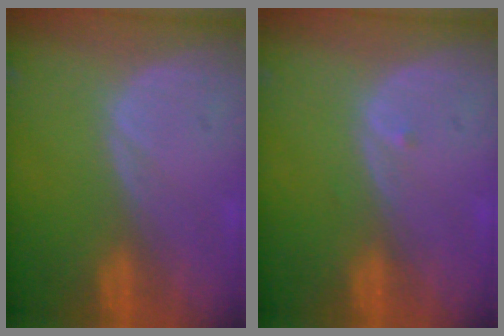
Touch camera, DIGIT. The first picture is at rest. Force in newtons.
{"total": 0.5, "press": 0.4, "slide": 0.3}